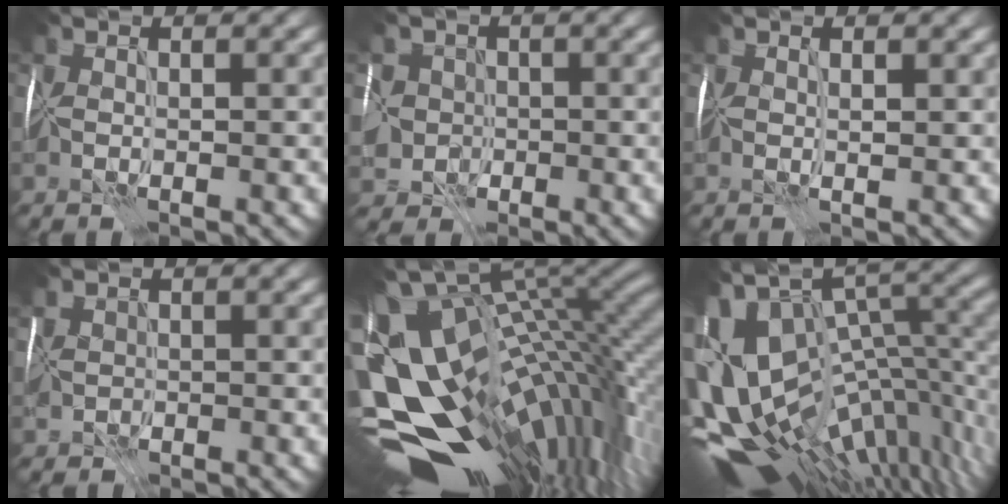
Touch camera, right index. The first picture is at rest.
{"total": 3.5, "force": [-1.6, 3.0, -0.5], "torque": [0.022, -0.001, -0.037]}
{"total": 0.8, "force": [0.6, 0.1, 0.5], "torque": [-0.007, 0.003, 0.013]}
{"total": 1.1, "force": [-0.4, 1.0, -0.1], "torque": [-0.008, -0.002, -0.005]}
{"total": 14.4, "force": [-1.8, 8.2, 11.8], "torque": [-0.195, -0.037, 0.017]}
{"total": 13.9, "force": [-1.5, 7.7, 11.5], "torque": [-0.174, 0.010, 0.017]}